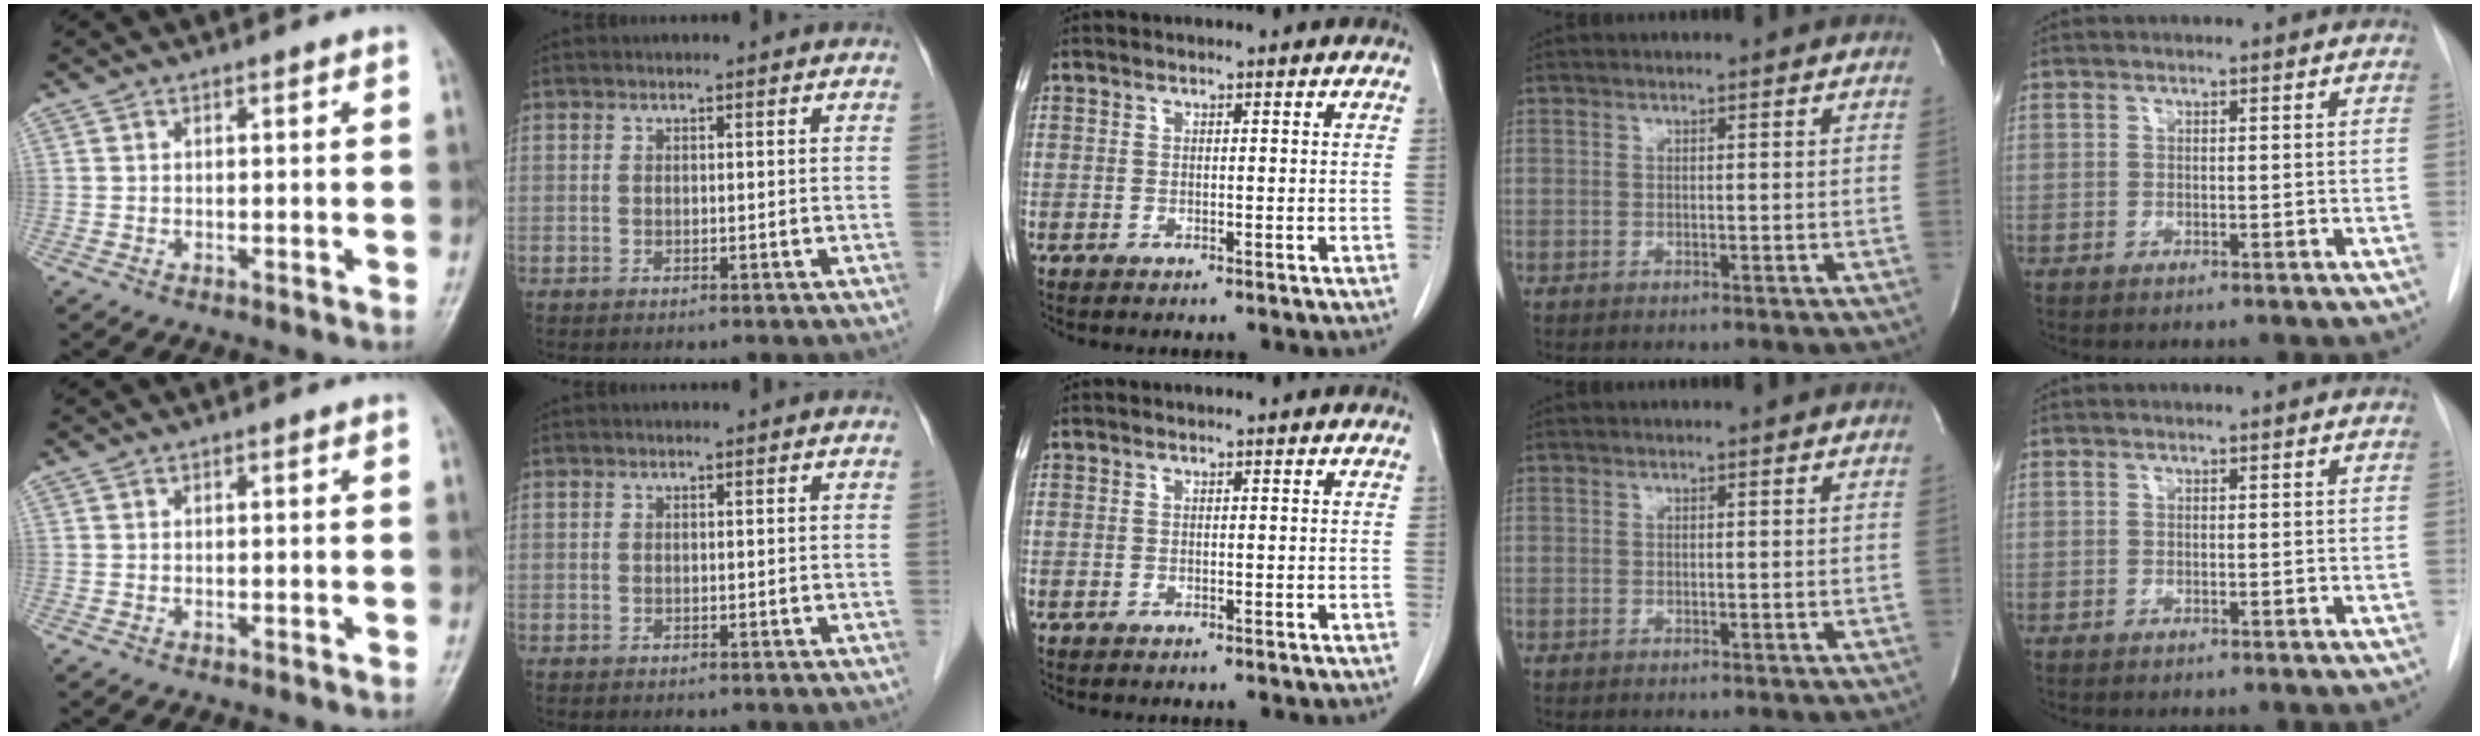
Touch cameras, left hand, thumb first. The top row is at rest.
{}